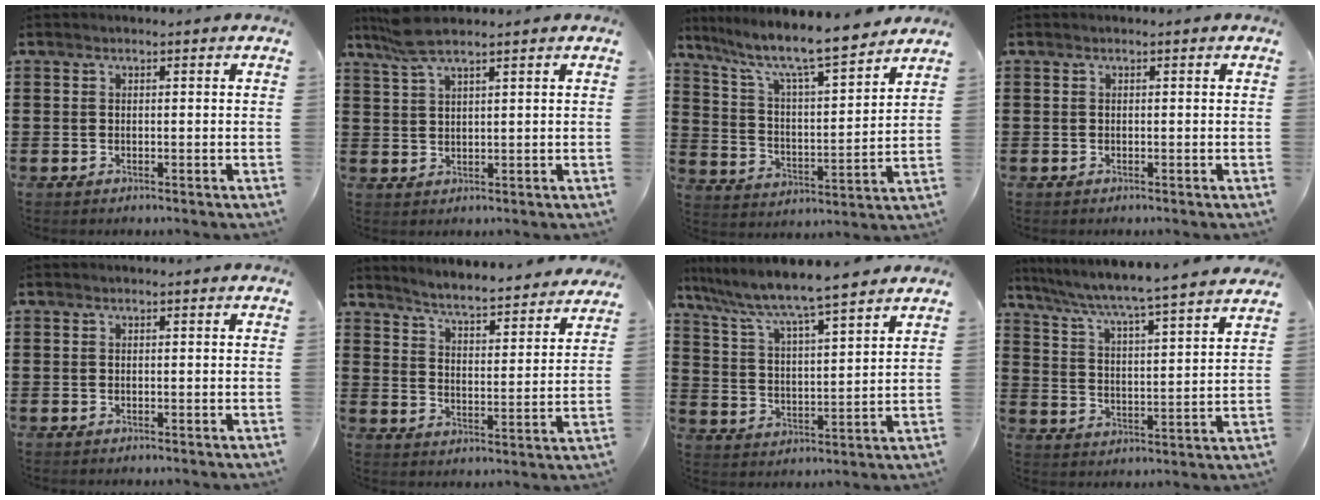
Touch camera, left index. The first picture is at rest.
{"total": 4.7, "force": [3.4, 0.5, 3.1], "torque": [-0.068, 0.002, 0.064]}
{"total": 8.4, "force": [7.1, 0.7, 4.4], "torque": [-0.115, -0.049, 0.116]}
{"total": 0.0}
{"total": 0.0}
{"total": 4.4, "force": [4.3, -0.4, 0.4], "torque": [-0.029, -0.034, 0.073]}
{"total": 6.1, "force": [5.6, -0.4, 2.5], "torque": [-0.074, -0.040, 0.088]}
{"total": 4.7, "force": [4.2, -0.9, 2.0], "torque": [-0.060, -0.044, 0.060]}